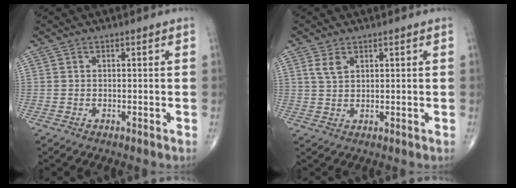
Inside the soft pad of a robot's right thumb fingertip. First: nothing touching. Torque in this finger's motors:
{"motor_torque": [0.01, 0.01, 0.18, 0.24, 0.01]}